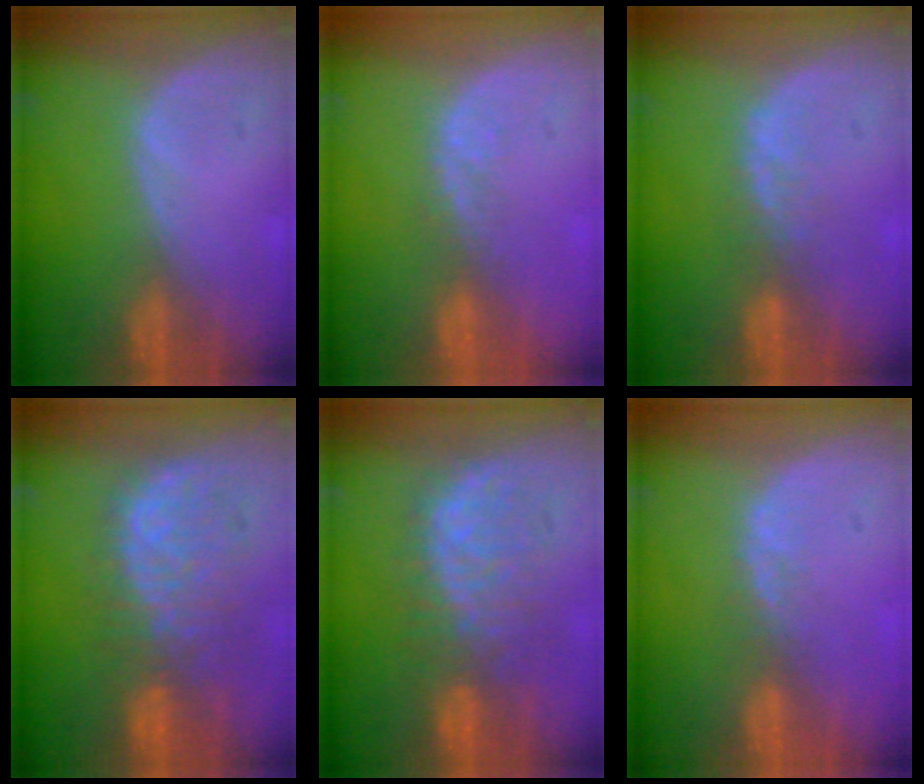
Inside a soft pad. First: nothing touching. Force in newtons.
{"total": 2.2, "press": 1.6, "slide": 1.5}
{"total": 1.9, "press": 1.8, "slide": 0.5}
{"total": 10.3, "press": 9.4, "slide": 4.3}
{"total": 8.9, "press": 8.6, "slide": 2.1}
{"total": 2.1, "press": 1.7, "slide": 1.2}